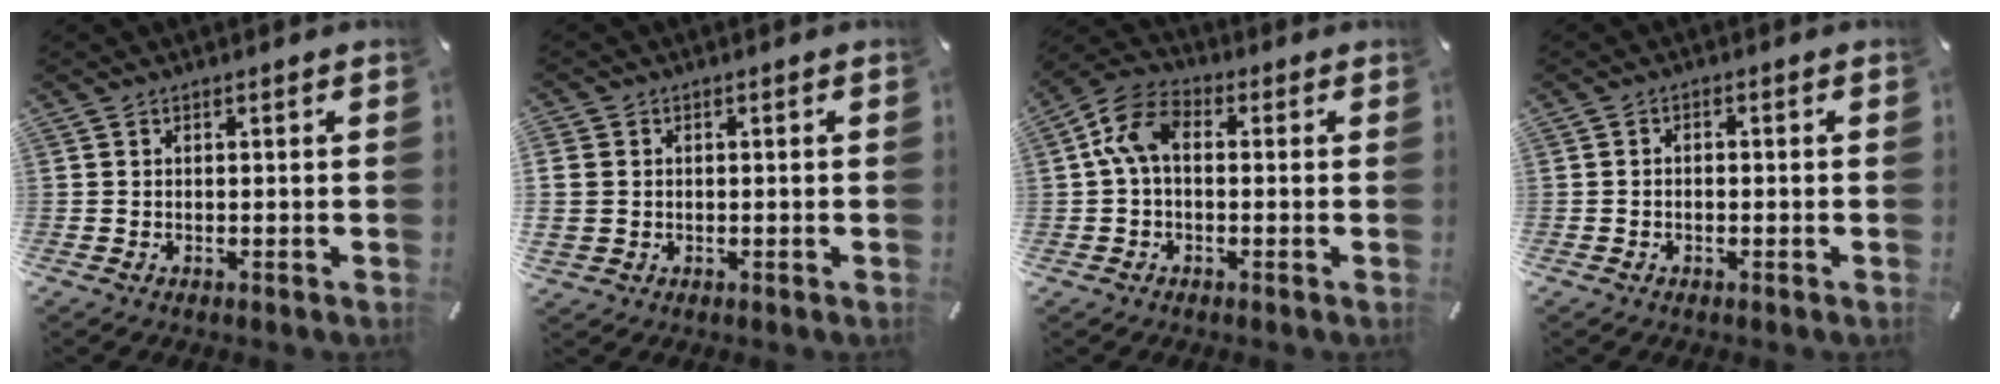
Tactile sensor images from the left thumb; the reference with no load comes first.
{"total": 3.7, "force": [0.2, 3.4, 1.4], "torque": [-0.025, 0.001, 0.003]}
{"total": 9.4, "force": [0.7, 6.2, 7.0], "torque": [-0.154, 0.012, 0.013]}
{"total": 1.4, "force": [-0.7, 0.8, 0.9], "torque": [-0.016, 0.003, -0.014]}